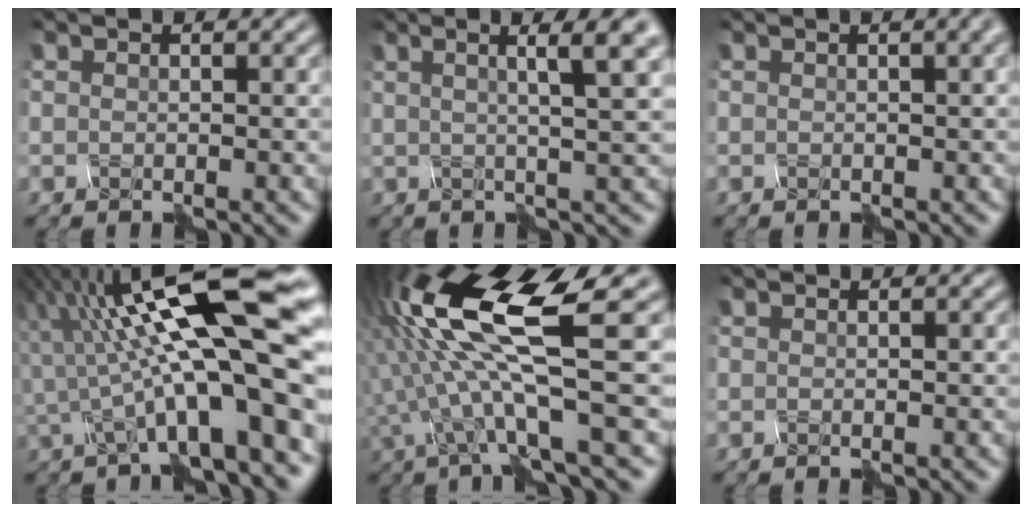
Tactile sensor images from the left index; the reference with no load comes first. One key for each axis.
{"total": 4.2, "fx": 0.7, "fy": -0.3, "fz": 4.1, "tx": -0.061, "ty": -0.006, "tz": 0.039}
{"total": 5.4, "fx": 2.5, "fy": 2.6, "fz": 4.0, "tx": -0.004, "ty": 0.033, "tz": 0.021}
{"total": 11.7, "fx": -1.0, "fy": 2.0, "fz": 11.5, "tx": -0.191, "ty": -0.001, "tz": 0.014}
{"total": 8.9, "fx": -0.9, "fy": 0.8, "fz": 8.9, "tx": -0.206, "ty": -0.010, "tz": 0.022}
{"total": 0.0}